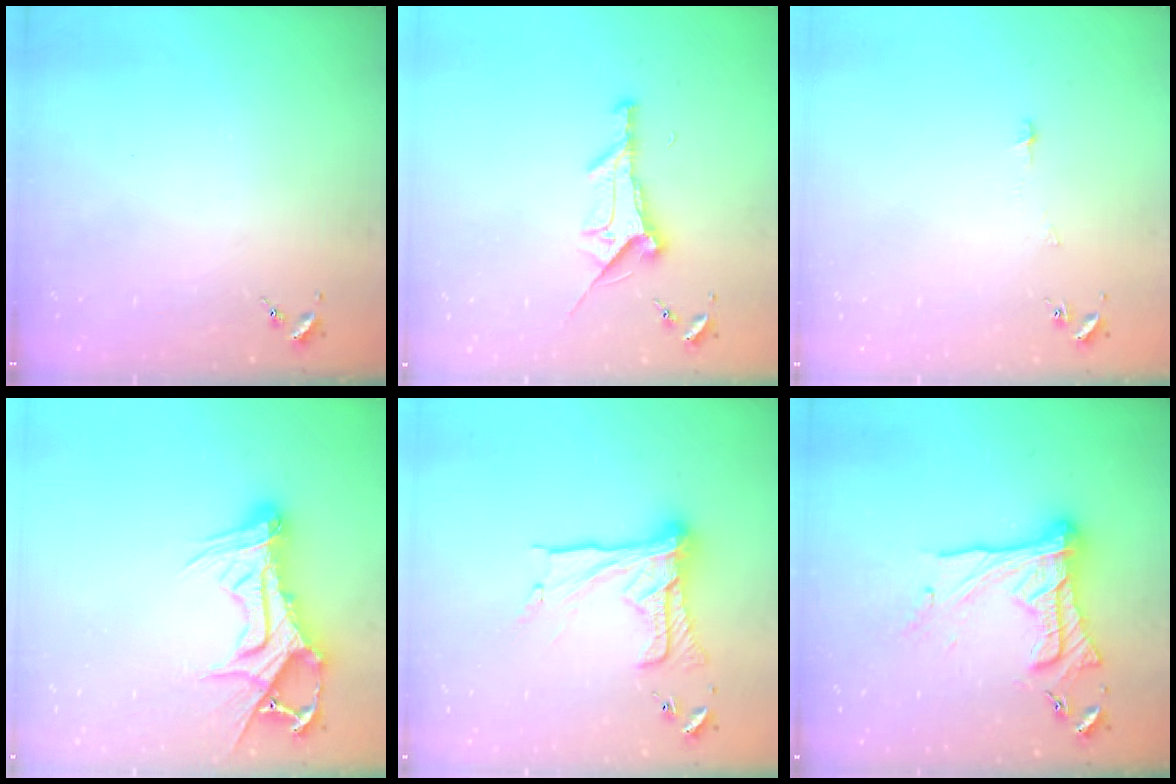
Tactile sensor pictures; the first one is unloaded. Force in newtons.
{"total": 11.3, "press": 11.3, "slide": 0.6}
{"total": 3.1, "press": 3.1, "slide": 0.3}
{"total": 16.2, "press": 16.2, "slide": 1.4}
{"total": 19.5, "press": 19.5, "slide": 1.2}
{"total": 21.0, "press": 20.9, "slide": 1.9}